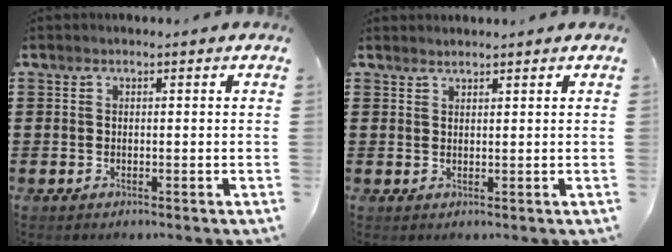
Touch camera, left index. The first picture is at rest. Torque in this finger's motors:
{"motor_torque": [-0.50, 0.50, -0.37, 0.02]}